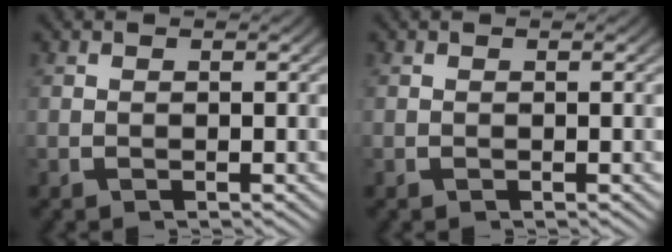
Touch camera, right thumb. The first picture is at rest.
{"total": 0.0}